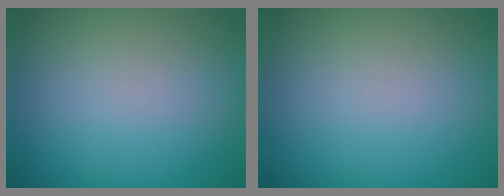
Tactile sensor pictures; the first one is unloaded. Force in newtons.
{"total": 0.0}